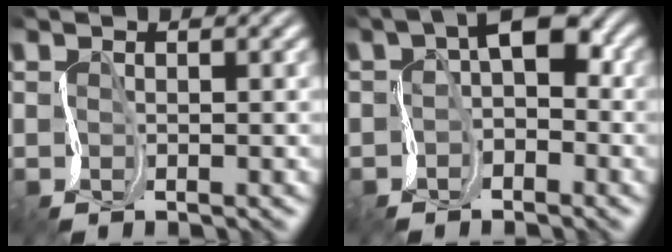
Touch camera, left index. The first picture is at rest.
{"total": 3.2, "force": [0.1, 1.3, 3.0], "torque": [-0.048, 0.025, -0.005]}